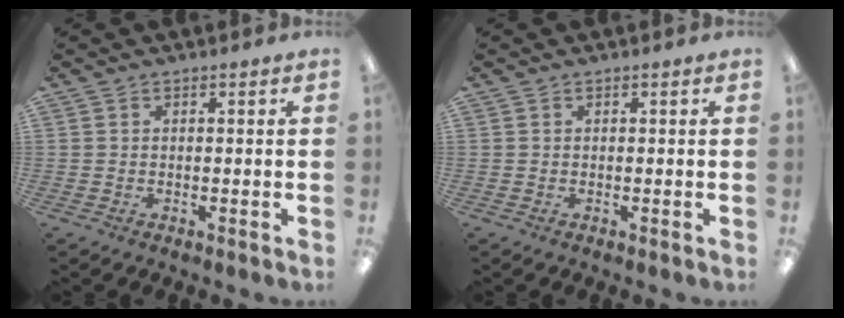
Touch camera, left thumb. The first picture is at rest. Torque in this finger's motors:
{"motor_torque": [0.00, 0.00, 0.00, 0.00, 0.00]}